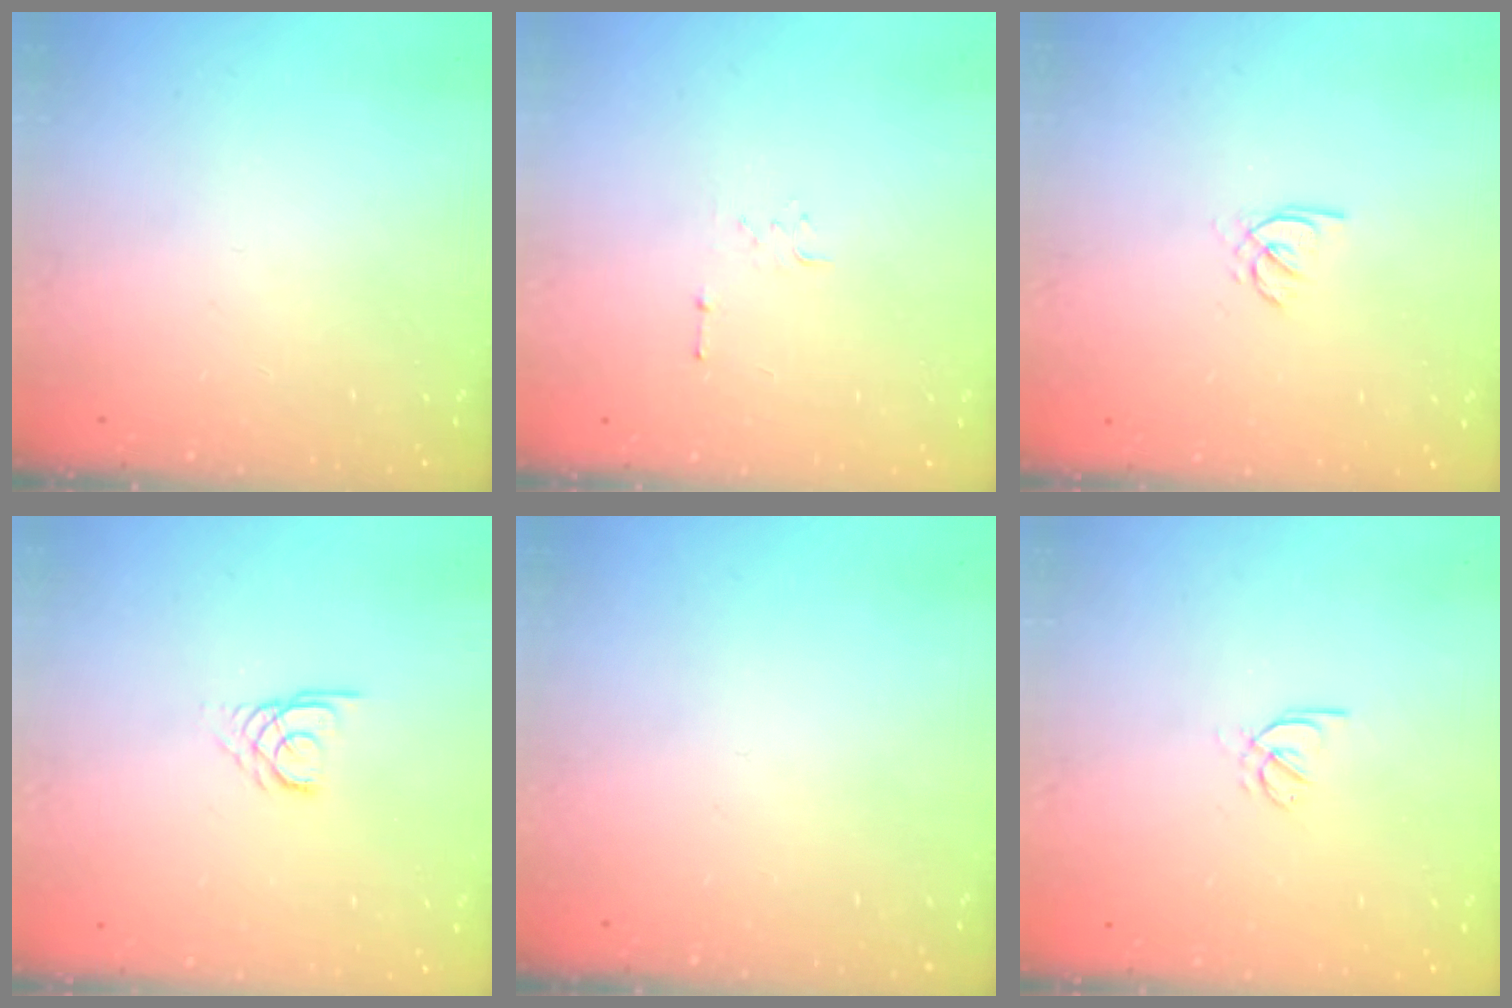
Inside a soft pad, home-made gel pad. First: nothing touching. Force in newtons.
{"total": 5.8, "press": 5.7, "slide": 0.7}
{"total": 1.7, "press": 1.6, "slide": 0.4}
{"total": 2.2, "press": 2.2, "slide": 0.2}
{"total": 0.0}
{"total": 2.3, "press": 2.3, "slide": 0.6}